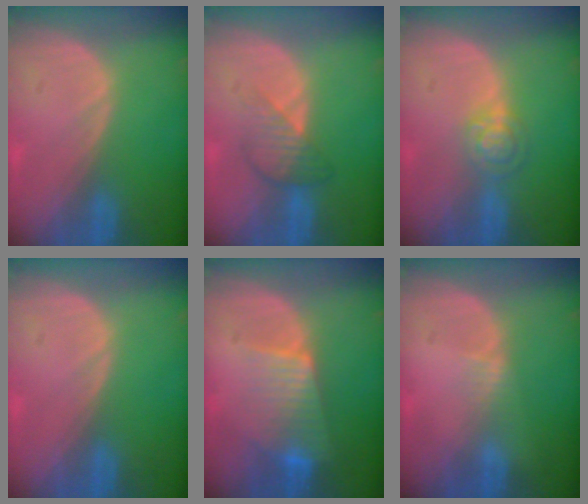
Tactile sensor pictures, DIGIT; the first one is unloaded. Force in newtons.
{"total": 3.8, "press": 3.8, "slide": 0.0}
{"total": 4.0, "press": 3.6, "slide": 1.6}
{"total": 0.0}
{"total": 7.0, "press": 6.3, "slide": 3.1}
{"total": 1.3, "press": 1.1, "slide": 0.8}